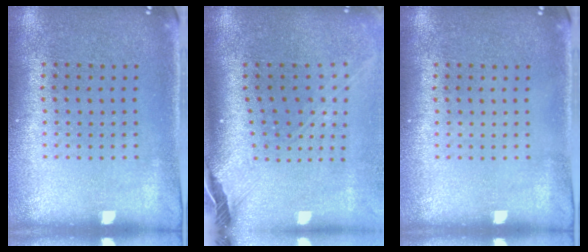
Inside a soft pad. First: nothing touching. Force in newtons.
{"total": 2.8, "press": 2.0, "slide": 1.9}
{"total": 0.0}